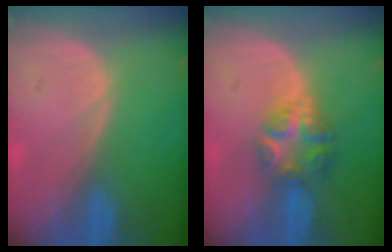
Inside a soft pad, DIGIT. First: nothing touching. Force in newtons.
{"total": 6.1, "press": 5.4, "slide": 2.8}